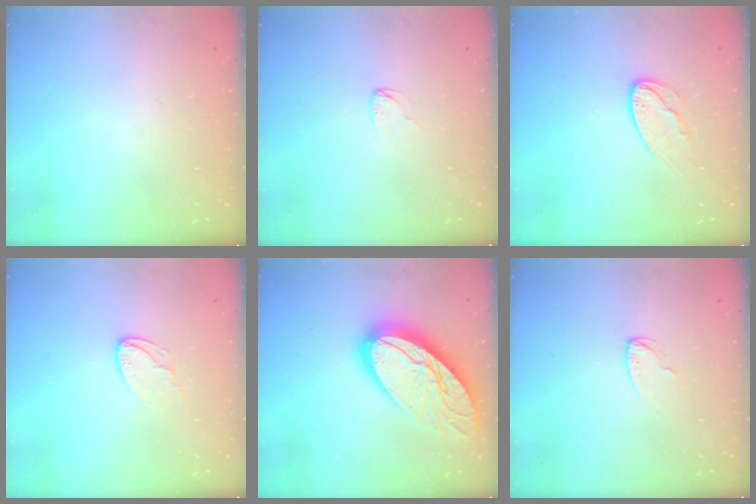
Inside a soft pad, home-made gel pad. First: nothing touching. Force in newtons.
{"total": 3.3, "press": 3.2, "slide": 0.3}
{"total": 9.2, "press": 9.2, "slide": 0.7}
{"total": 5.0, "press": 5.0, "slide": 0.4}
{"total": 21.6, "press": 21.6, "slide": 1.7}
{"total": 4.7, "press": 4.6, "slide": 0.5}